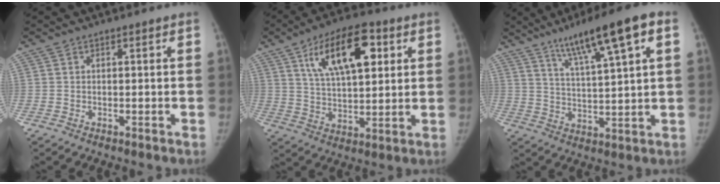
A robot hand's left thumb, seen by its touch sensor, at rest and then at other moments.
{"total": 16.2, "force": [6.5, 7.4, 12.9], "torque": [-0.185, -0.011, 0.112]}
{"total": 14.3, "force": [7.3, 1.9, 12.1], "torque": [-0.196, -0.011, 0.121]}